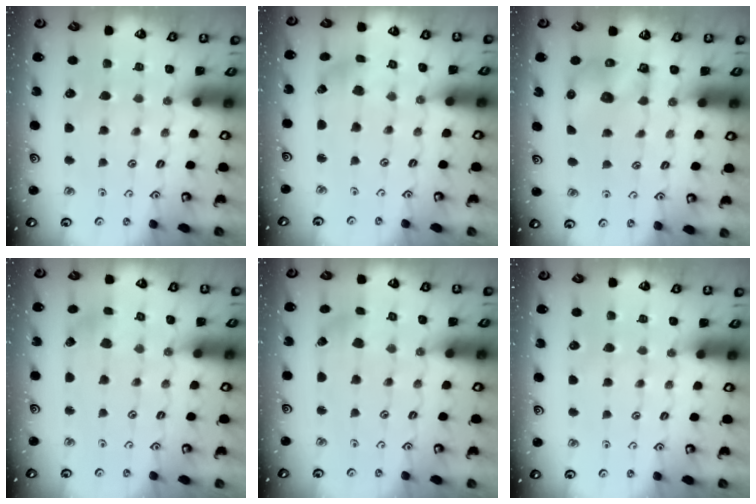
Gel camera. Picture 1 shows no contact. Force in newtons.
{"total": 0.8, "press": 0.8, "slide": 0.2}
{"total": 5.8, "press": 5.8, "slide": 0.2}
{"total": 1.7, "press": 1.7, "slide": 0.2}
{"total": 1.9, "press": 1.9, "slide": 0.2}
{"total": 0.0}